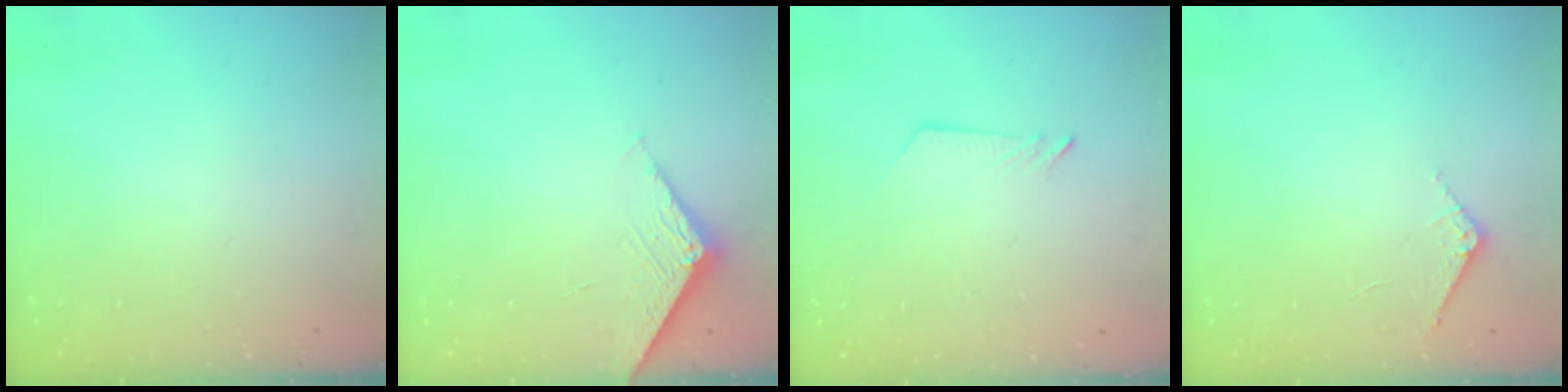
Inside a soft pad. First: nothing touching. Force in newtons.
{"total": 3.6, "press": 3.6, "slide": 0.3}
{"total": 2.5, "press": 2.5, "slide": 0.2}
{"total": 6.1, "press": 6.1, "slide": 0.5}